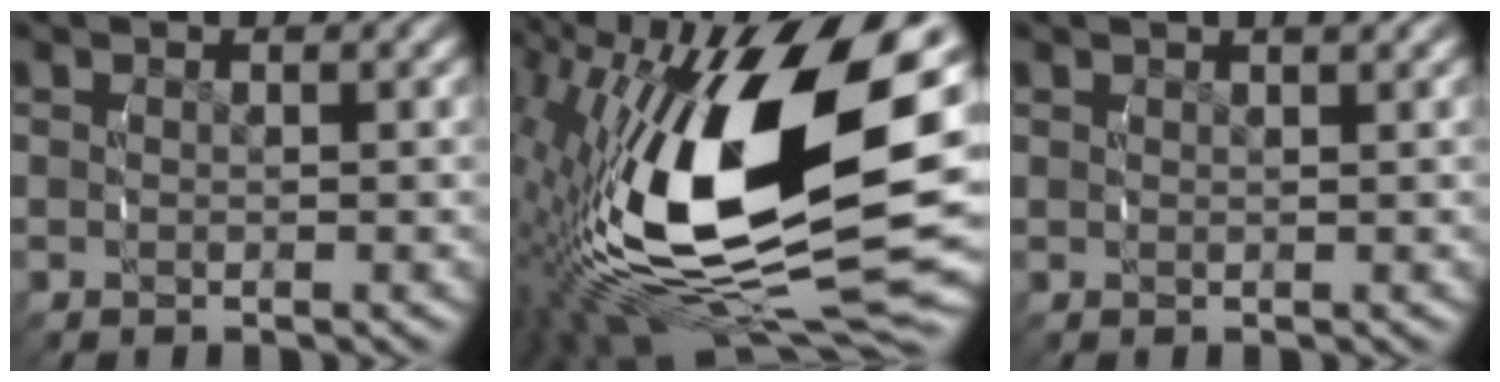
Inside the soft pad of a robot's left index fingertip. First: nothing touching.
{"total": 17.3, "force": [-1.0, 7.6, 15.6], "torque": [-0.285, -0.028, 0.013]}
{"total": 1.0, "force": [0.8, -0.5, 0.2], "torque": [0.011, 0.004, 0.014]}